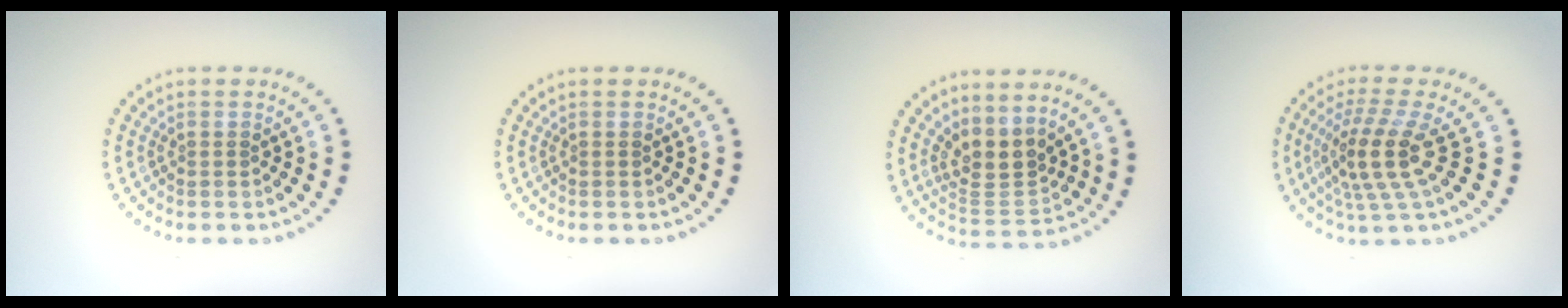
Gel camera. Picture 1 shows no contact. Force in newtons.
{"total": 0.0}
{"total": 3.4, "press": 2.8, "slide": 1.9}
{"total": 4.4, "press": 3.3, "slide": 2.9}